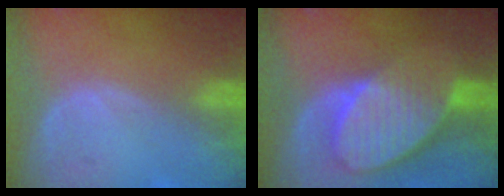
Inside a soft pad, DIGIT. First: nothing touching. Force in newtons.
{"total": 10.4, "press": 9.1, "slide": 5.1}